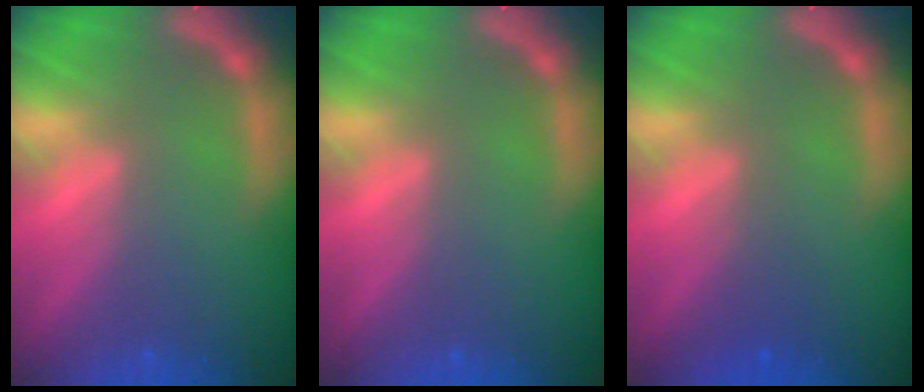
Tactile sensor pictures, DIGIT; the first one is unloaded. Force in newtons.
{"total": 0.0}
{"total": 1.5}